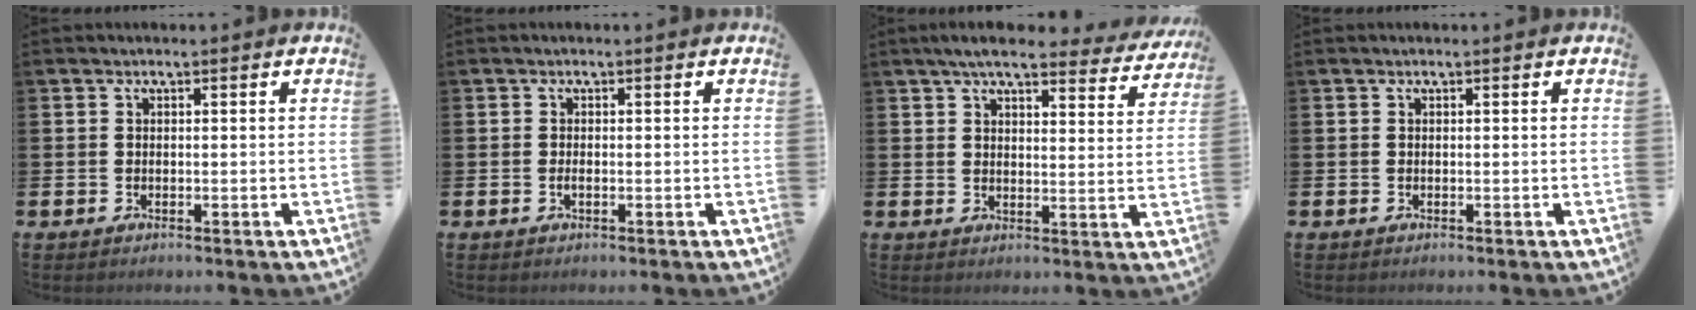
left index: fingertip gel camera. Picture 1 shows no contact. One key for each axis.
{"total": 0.6, "fx": -0.2, "fy": 0.2, "fz": 0.5, "tx": -0.018, "ty": 0.002, "tz": -0.002}
{"total": 6.1, "fx": 5.4, "fy": 1.0, "fz": 2.5, "tx": -0.052, "ty": -0.024, "tz": 0.093}
{"total": 0.0}